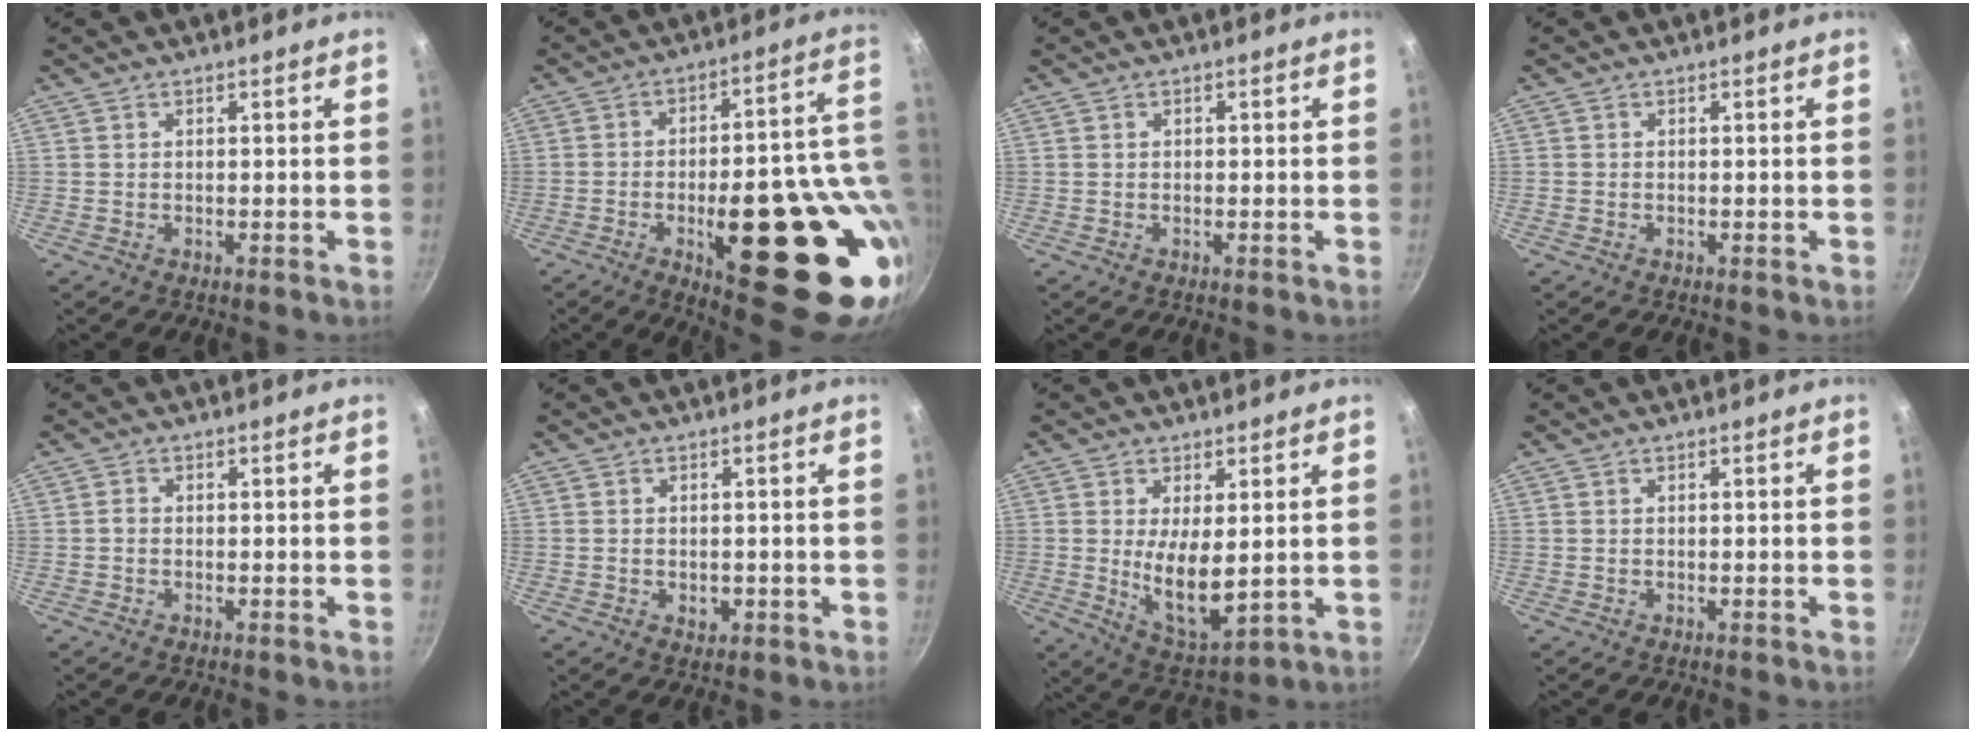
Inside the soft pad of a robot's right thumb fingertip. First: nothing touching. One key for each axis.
{"total": 28.6, "fx": -4.7, "fy": 10.6, "fz": 26.2, "tx": -0.308, "ty": 0.002, "tz": -0.047}
{"total": 0.0}
{"total": 0.0}
{"total": 0.8, "fx": -0.4, "fy": 0.6, "fz": 0.4, "tx": -0.007, "ty": 0.004, "tz": -0.009}
{"total": 2.4, "fx": -0.5, "fy": 1.8, "fz": 1.6, "tx": -0.021, "ty": 0.000, "tz": -0.006}
{"total": 10.3, "fx": 0.6, "fy": 4.5, "fz": 9.3, "tx": -0.155, "ty": -0.028, "tz": 0.028}
{"total": 0.0}